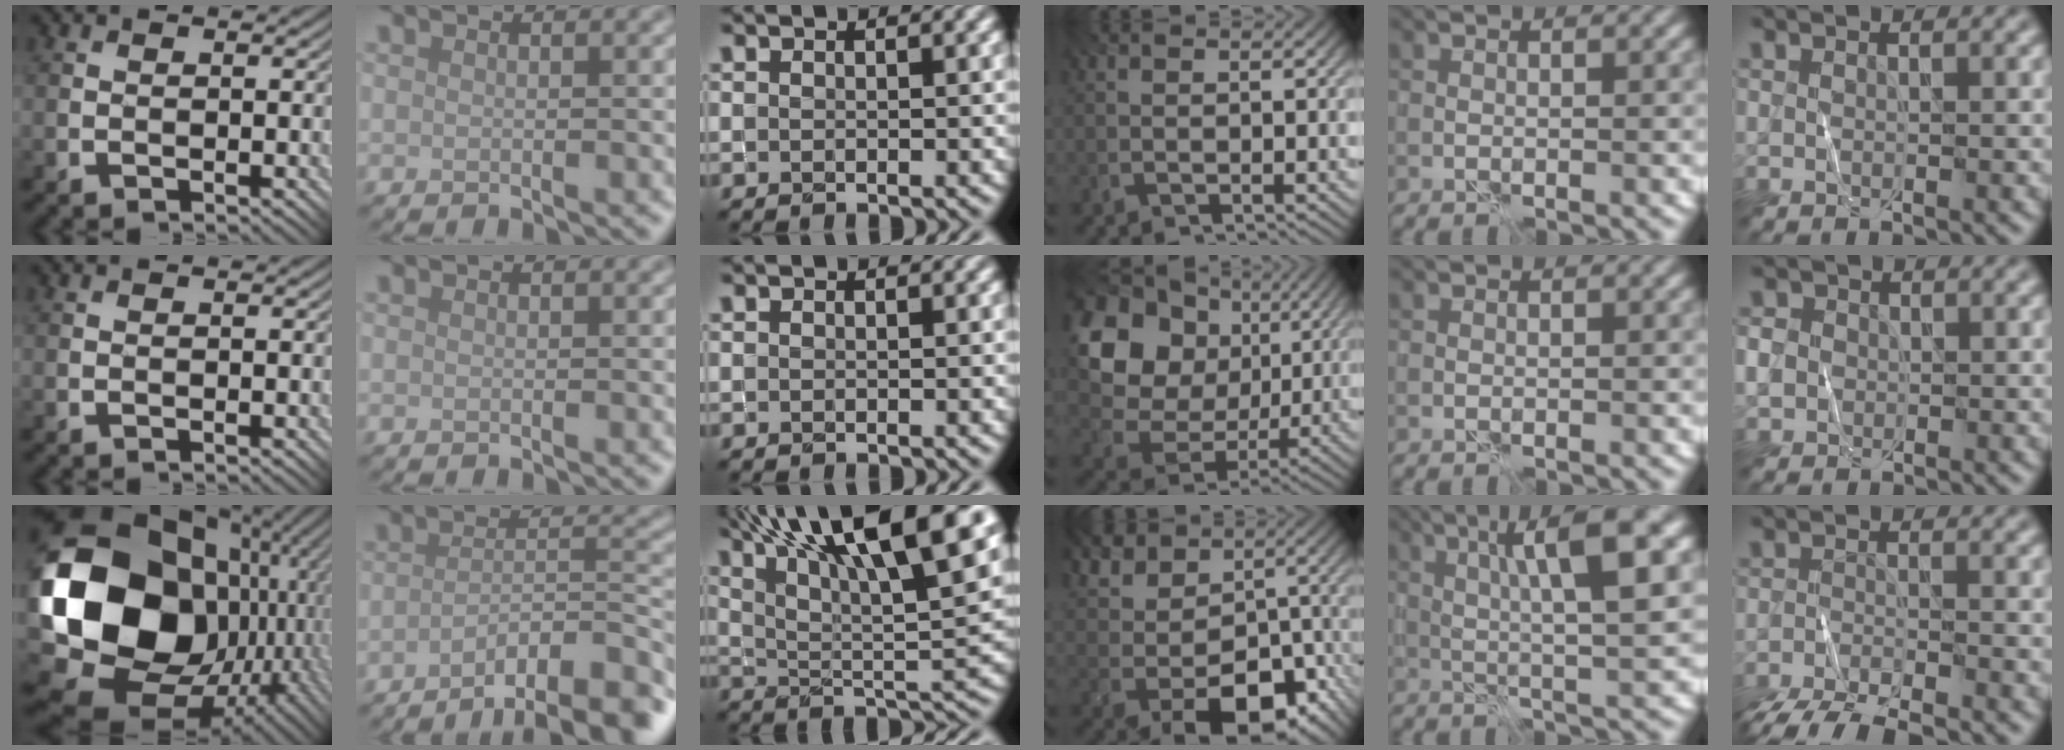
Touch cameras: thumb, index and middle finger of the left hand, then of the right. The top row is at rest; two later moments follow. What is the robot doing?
{"motion": "fold", "object": "shorts"}